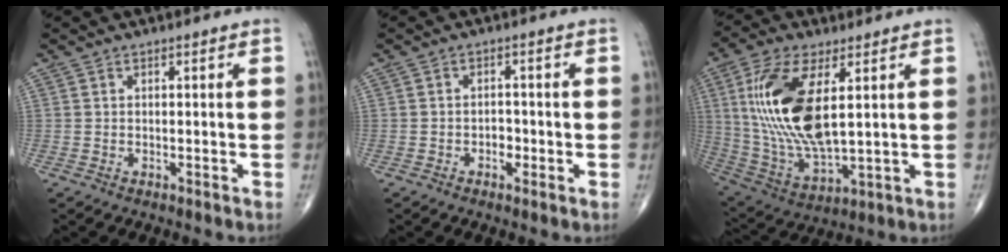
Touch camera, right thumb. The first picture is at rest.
{"total": 2.2, "force": [-0.8, 1.5, 1.4], "torque": [-0.010, 0.006, -0.014]}
{"total": 19.4, "force": [4.1, 8.3, 17.0], "torque": [-0.356, -0.022, 0.086]}